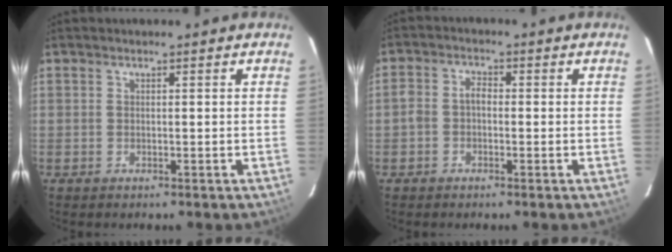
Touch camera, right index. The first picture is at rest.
{"total": 2.9, "force": [-1.1, 2.0, 1.8], "torque": [-0.039, 0.012, -0.024]}